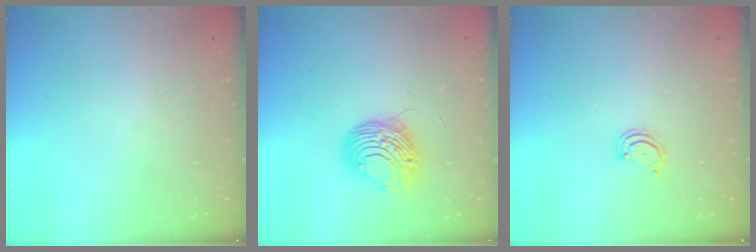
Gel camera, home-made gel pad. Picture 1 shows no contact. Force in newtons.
{"total": 10.6, "press": 10.5, "slide": 1.0}
{"total": 2.8, "press": 2.8, "slide": 0.2}